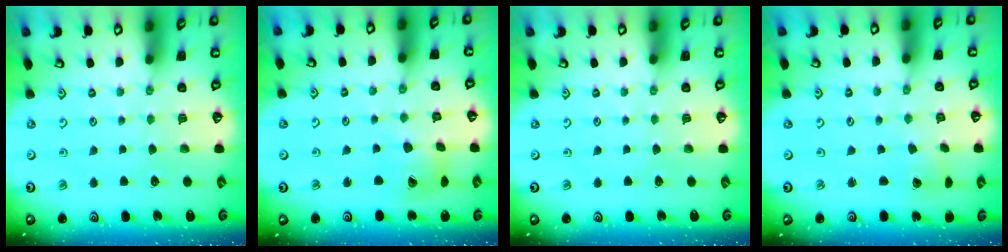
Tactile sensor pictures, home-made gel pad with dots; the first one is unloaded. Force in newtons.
{"total": 9.7, "press": 9.6, "slide": 1.3}
{"total": 0.0}
{"total": 3.5, "press": 3.5, "slide": 0.1}